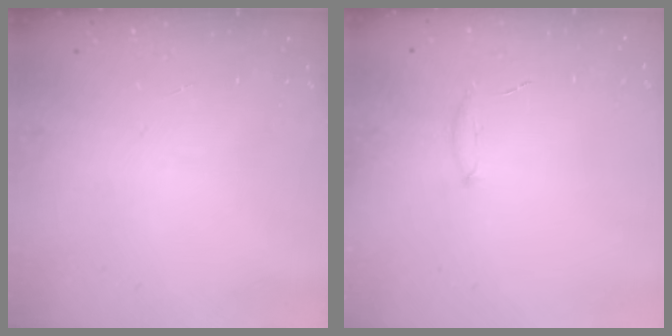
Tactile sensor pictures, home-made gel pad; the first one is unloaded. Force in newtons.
{"total": 5.9, "press": 5.7, "slide": 1.4}